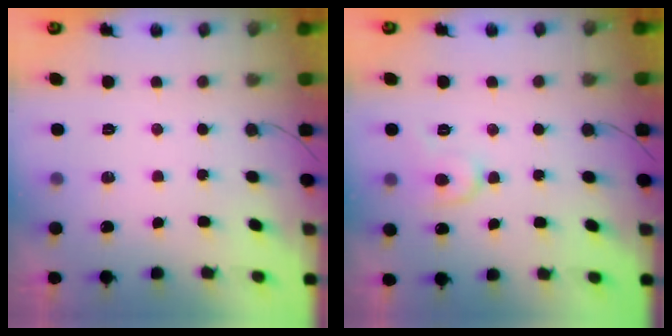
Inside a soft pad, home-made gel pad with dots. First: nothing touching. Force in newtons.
{"total": 6.6, "press": 6.5, "slide": 0.7}